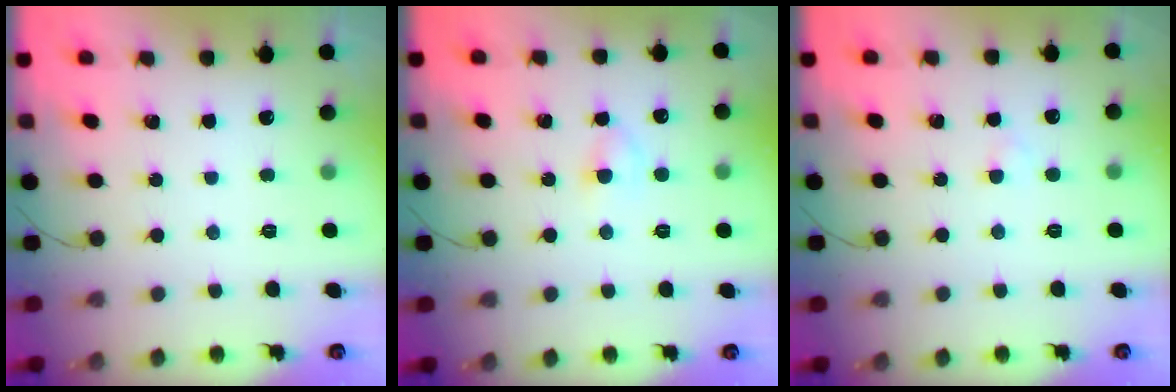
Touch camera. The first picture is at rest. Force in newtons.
{"total": 3.3, "press": 2.9, "slide": 1.5}
{"total": 1.2, "press": 1.0, "slide": 0.6}